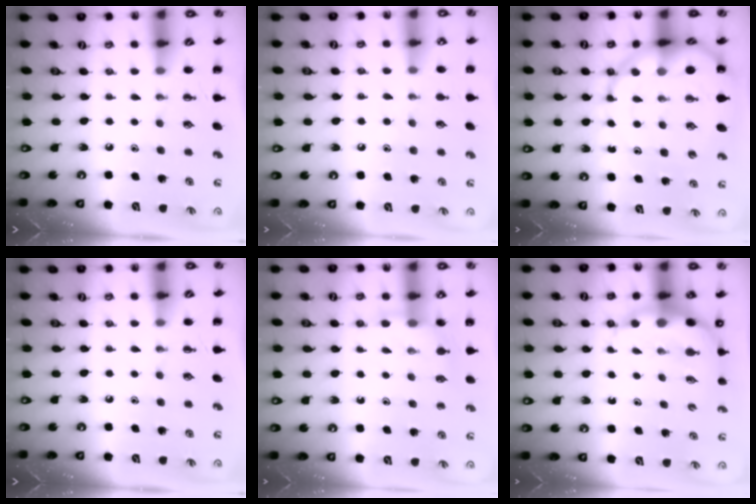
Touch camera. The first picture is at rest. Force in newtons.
{"total": 5.9, "press": 5.7, "slide": 1.5}
{"total": 12.8, "press": 12.3, "slide": 3.4}
{"total": 0.0}
{"total": 7.9, "press": 7.8, "slide": 0.7}
{"total": 7.1, "press": 6.9, "slide": 1.7}